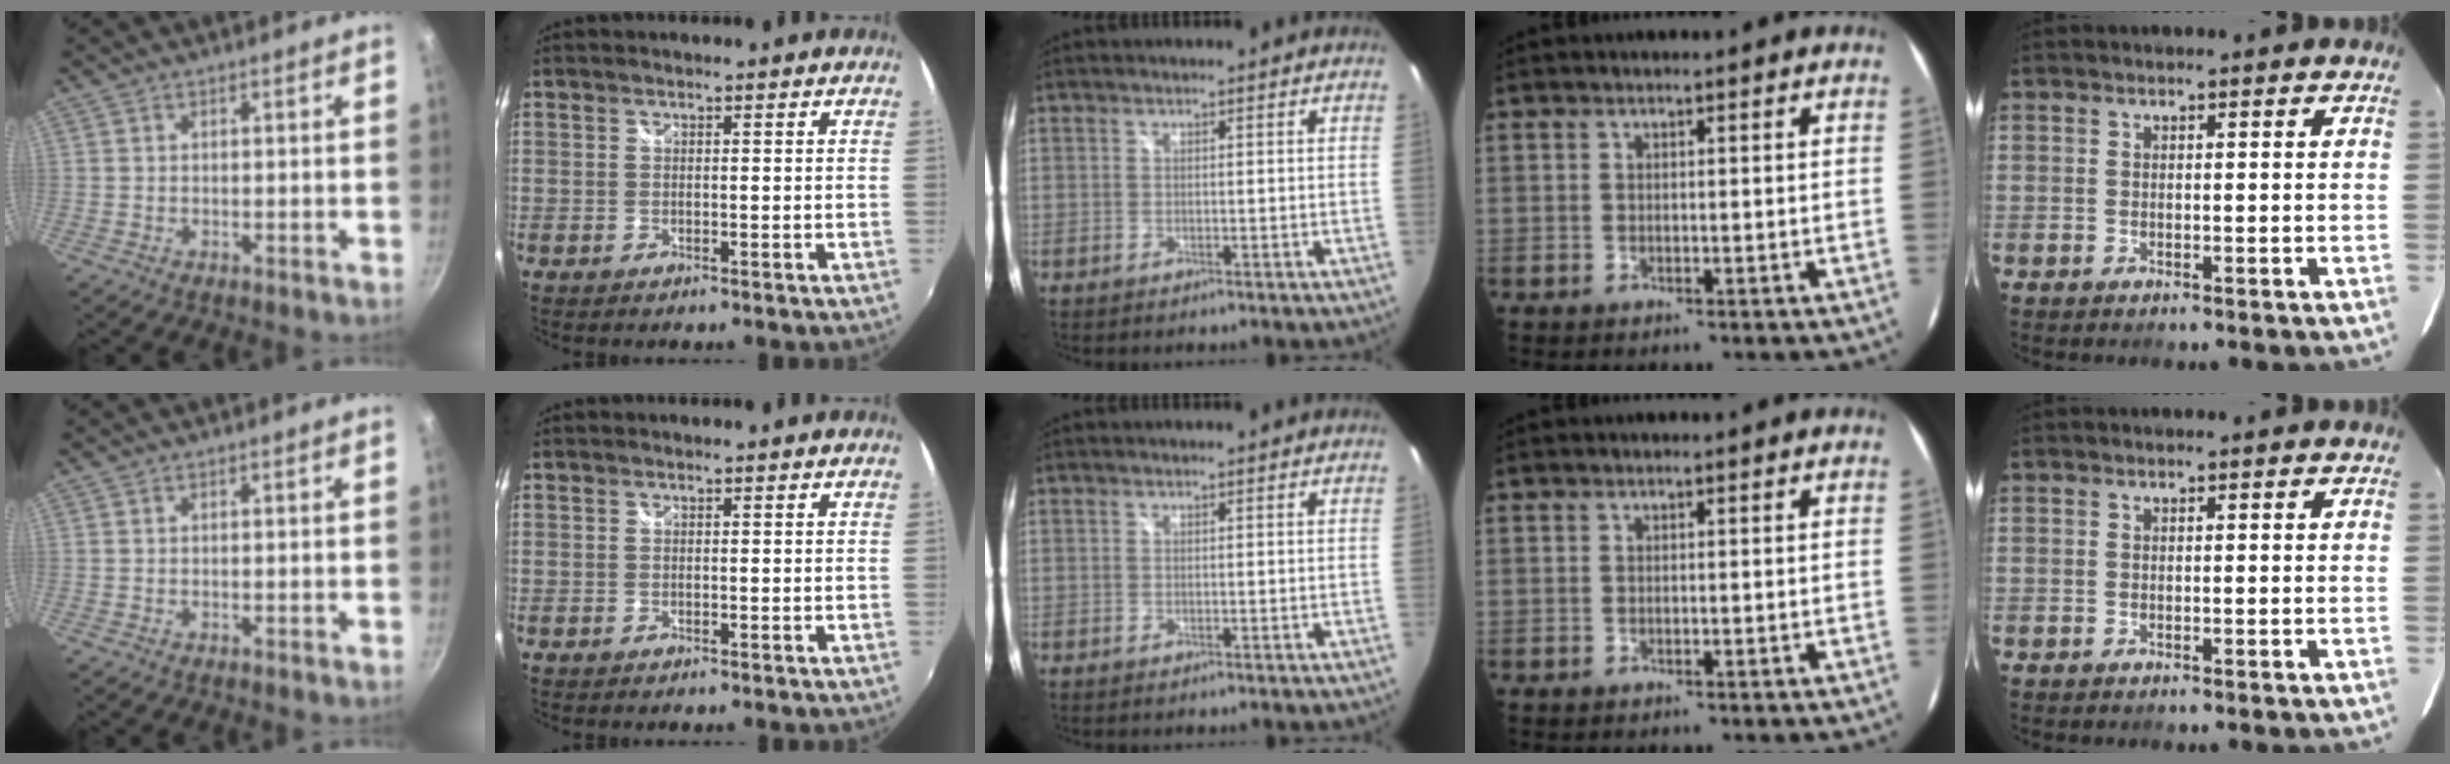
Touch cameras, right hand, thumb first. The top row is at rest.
{}